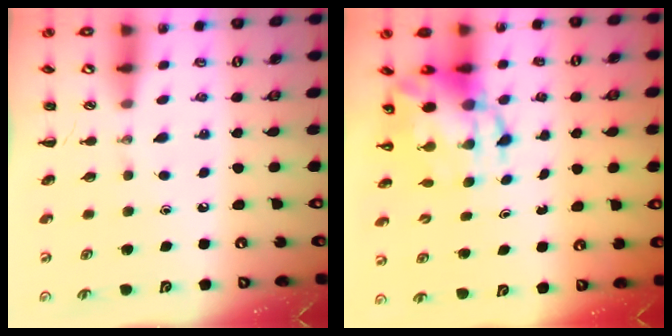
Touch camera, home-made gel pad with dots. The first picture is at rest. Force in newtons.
{"total": 7.1, "press": 6.8, "slide": 1.9}